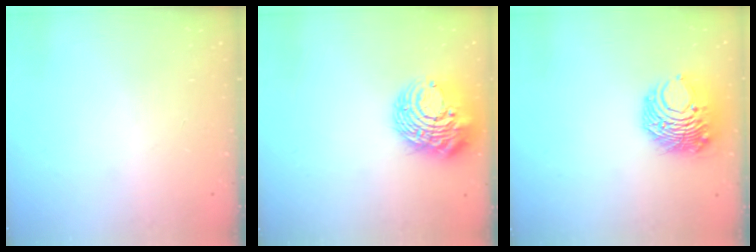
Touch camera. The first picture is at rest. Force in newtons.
{"total": 15.5, "press": 15.4, "slide": 1.6}
{"total": 10.4, "press": 10.4, "slide": 0.6}